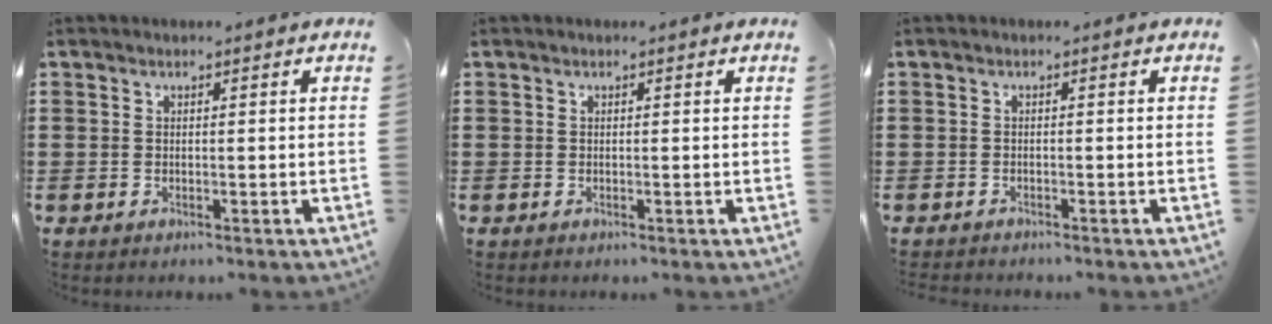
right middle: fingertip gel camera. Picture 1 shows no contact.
{"total": 0.0}
{"total": 0.7, "force": [-0.7, 0.0, 0.0], "torque": [-0.002, -0.002, -0.015]}